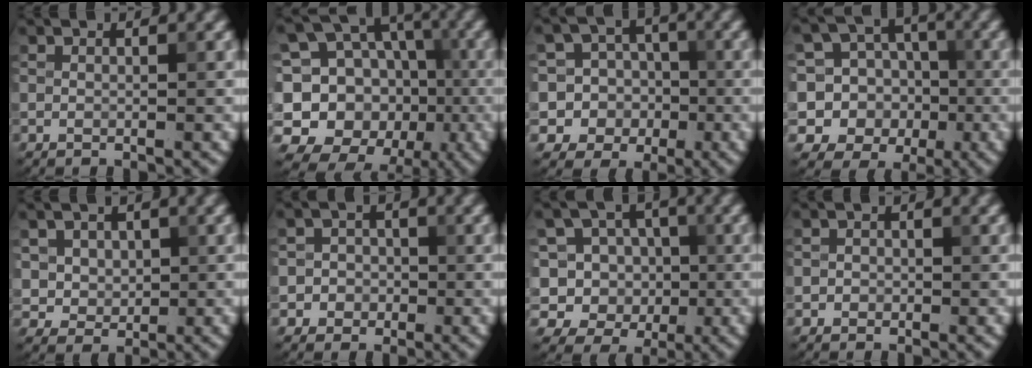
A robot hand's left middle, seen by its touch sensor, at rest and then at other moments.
{"total": 14.8, "force": [-1.7, 13.1, 6.7], "torque": [-0.164, 0.030, -0.022]}
{"total": 11.5, "force": [-1.2, 11.0, 2.8], "torque": [-0.083, 0.029, -0.042]}
{"total": 14.2, "force": [-1.9, 13.5, 4.1], "torque": [-0.131, 0.024, -0.044]}
{"total": 4.1, "force": [1.3, 3.5, 1.7], "torque": [-0.042, 0.003, 0.032]}
{"total": 3.1, "force": [-0.9, 2.9, 0.4], "torque": [0.029, 0.009, -0.034]}
{"total": 9.8, "force": [0.7, 8.9, 3.8], "torque": [-0.096, 0.061, -0.023]}
{"total": 0.9, "force": [-0.3, 0.8, 0.2], "torque": [0.010, 0.000, -0.010]}